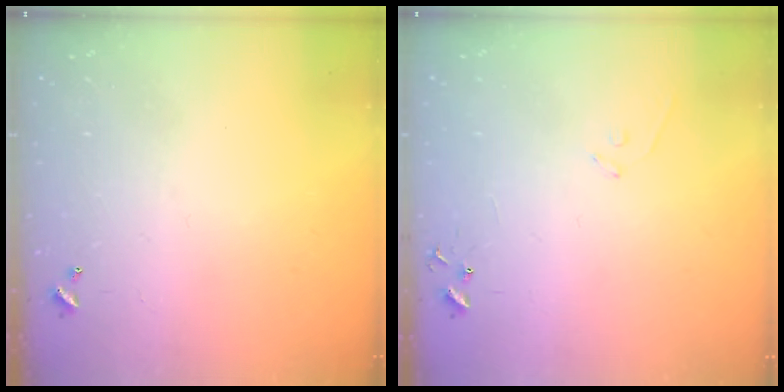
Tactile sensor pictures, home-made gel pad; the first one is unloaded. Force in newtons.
{"total": 7.4, "press": 7.3, "slide": 0.6}